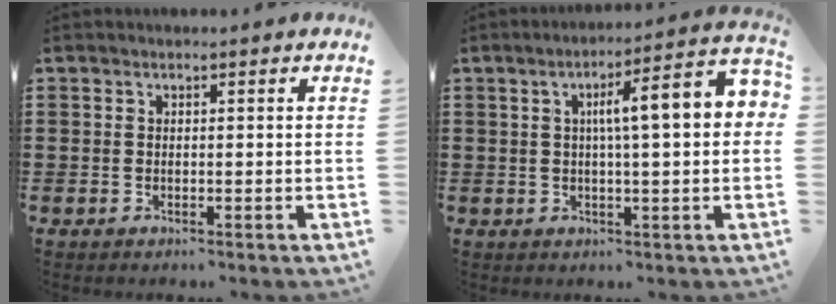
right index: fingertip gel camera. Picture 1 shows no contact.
{"total": 8.3, "force": [1.3, 1.1, 8.1], "torque": [-0.138, -0.004, 0.010]}